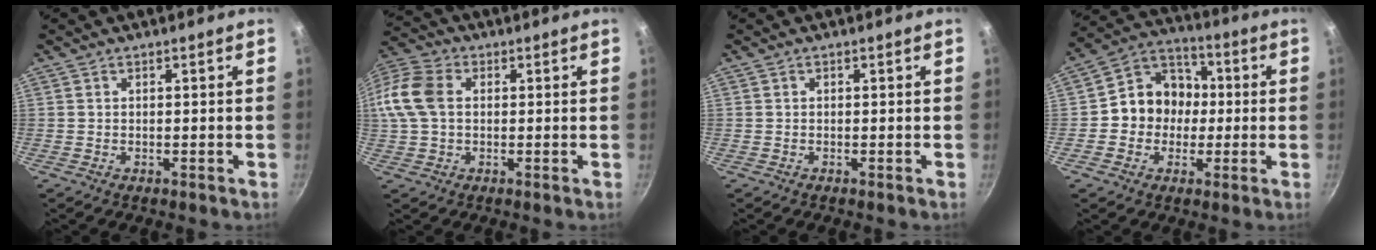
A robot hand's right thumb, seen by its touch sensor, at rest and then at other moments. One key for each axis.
{"total": 14.1, "fx": 1.6, "fy": 10.2, "fz": 9.7, "tx": -0.211, "ty": 0.031, "tz": 0.018}
{"total": 0.0}
{"total": 11.8, "fx": -0.5, "fy": 10.5, "fz": 5.3, "tx": -0.041, "ty": 0.028, "tz": -0.028}